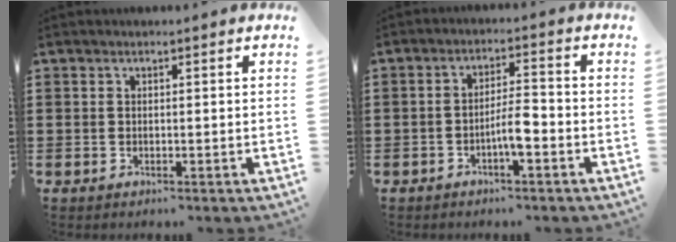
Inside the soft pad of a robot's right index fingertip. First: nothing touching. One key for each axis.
{"total": 4.8, "fx": -1.9, "fy": 1.2, "fz": 4.3, "tx": -0.082, "ty": 0.006, "tz": -0.038}